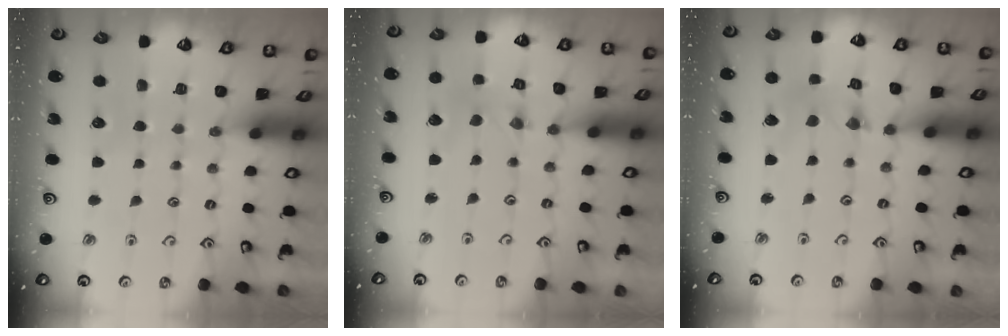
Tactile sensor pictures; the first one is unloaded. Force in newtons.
{"total": 0.0}
{"total": 1.5, "press": 1.5, "slide": 0.3}